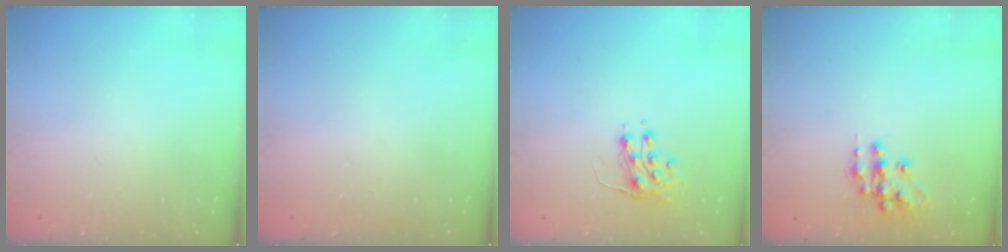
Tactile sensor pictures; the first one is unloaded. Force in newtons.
{"total": 0.0}
{"total": 8.9, "press": 8.9, "slide": 0.3}
{"total": 11.5, "press": 11.5, "slide": 0.7}